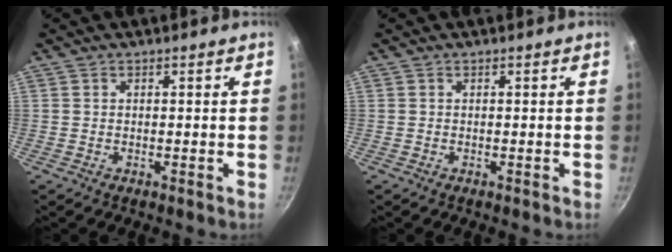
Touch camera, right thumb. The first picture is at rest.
{"total": 0.0}